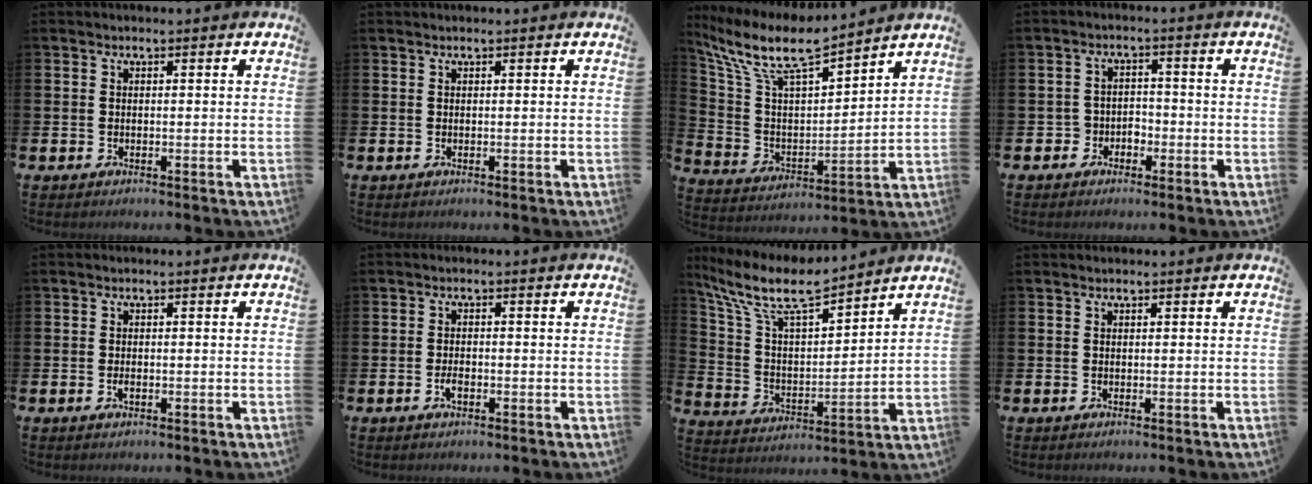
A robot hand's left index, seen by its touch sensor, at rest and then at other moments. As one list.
[{"total": 0.0}, {"total": 9.5, "force": [8.2, 2.0, 4.3], "torque": [-0.129, -0.051, 0.140]}, {"total": 2.8, "force": [-1.9, 2.0, 0.2], "torque": [-0.017, 0.008, -0.043]}, {"total": 0.9, "force": [-0.2, 0.4, 0.7], "torque": [-0.017, 0.002, -0.004]}, {"total": 1.7, "force": [-0.7, 0.9, 1.3], "torque": [-0.020, -0.001, -0.014]}, {"total": 10.2, "force": [8.6, 2.4, 4.8], "torque": [-0.137, -0.044, 0.152]}, {"total": 0.0}]